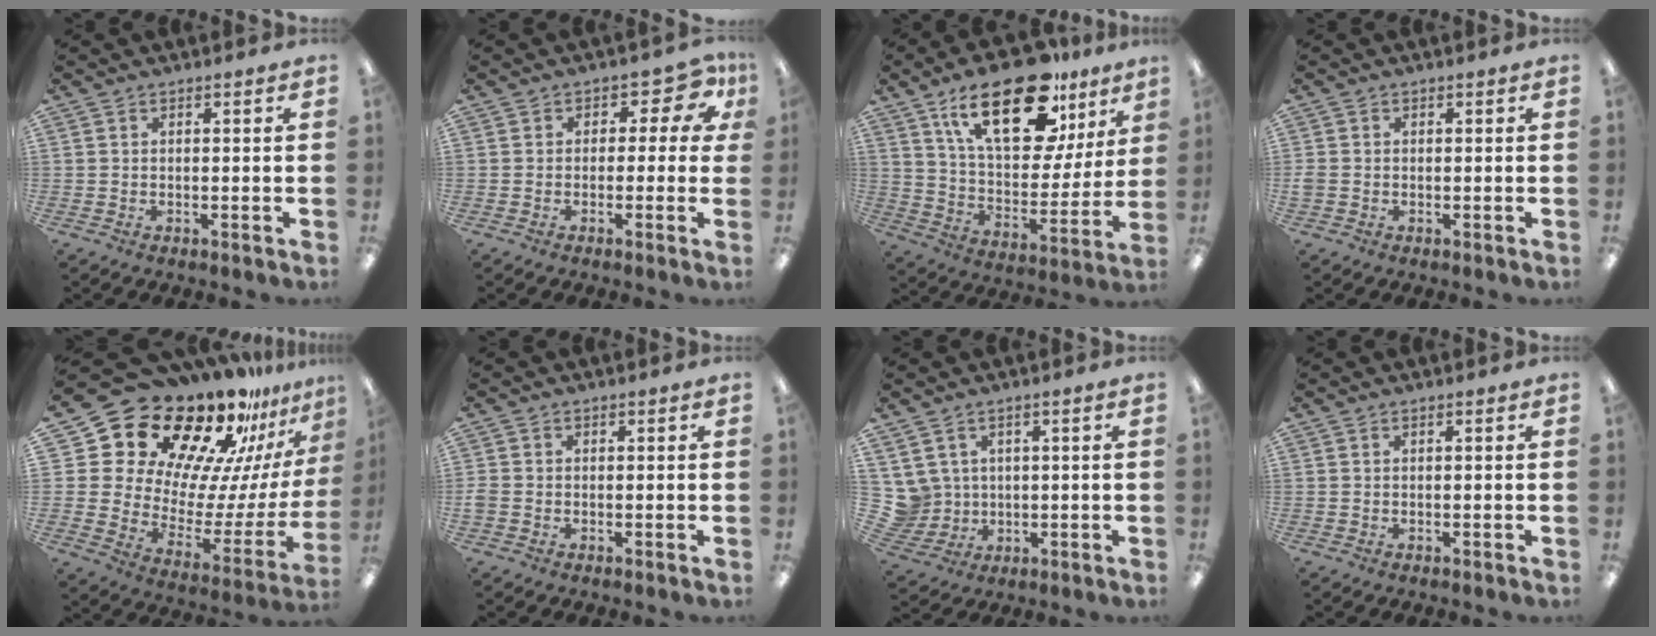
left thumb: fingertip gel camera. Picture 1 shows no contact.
{"total": 6.3, "force": [2.7, 3.8, 4.2], "torque": [-0.056, -0.015, 0.042]}
{"total": 25.7, "force": [15.3, 11.5, 17.2], "torque": [-0.270, -0.075, 0.258]}
{"total": 1.3, "force": [-0.5, 1.2, 0.2], "torque": [-0.002, 0.002, -0.010]}
{"total": 24.5, "force": [19.0, 12.0, 9.7], "torque": [-0.163, -0.165, 0.354]}
{"total": 1.4, "force": [-0.7, 1.2, 0.3], "torque": [-0.003, 0.003, -0.013]}
{"total": 6.2, "force": [1.8, 6.0, 0.6], "torque": [-0.047, -0.006, 0.039]}
{"total": 0.0}